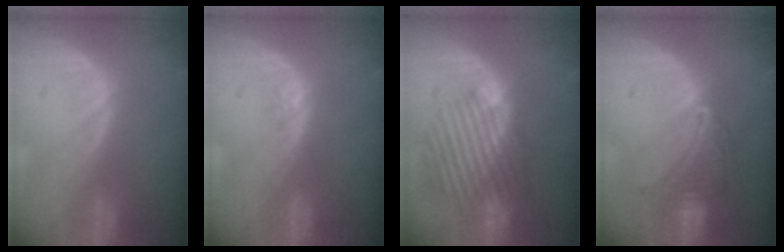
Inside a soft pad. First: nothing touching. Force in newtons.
{"total": 0.9, "press": 0.9, "slide": 0.2}
{"total": 9.8, "press": 9.5, "slide": 2.5}
{"total": 6.6, "press": 6.5, "slide": 0.6}